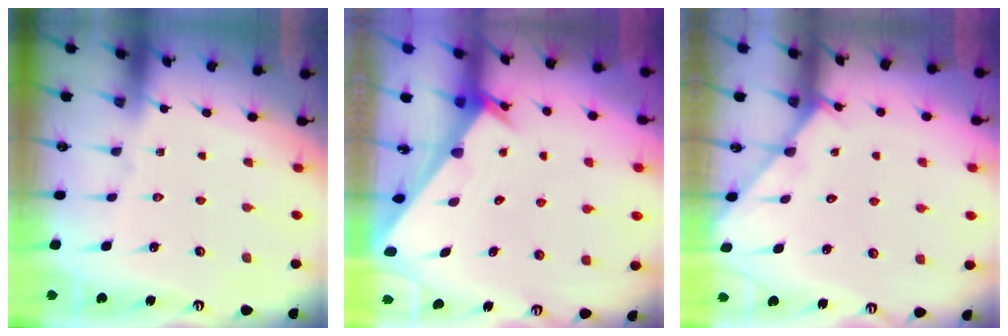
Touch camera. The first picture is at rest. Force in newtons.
{"total": 3.3, "press": 3.3, "slide": 0.3}
{"total": 2.7, "press": 2.7, "slide": 0.3}